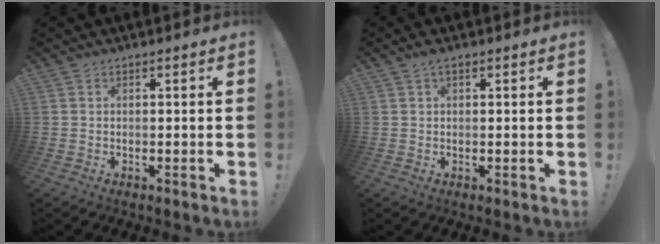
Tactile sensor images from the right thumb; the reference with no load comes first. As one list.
[{"total": 1.8, "force": [1.1, 0.8, 1.2], "torque": [-0.016, -0.002, 0.019]}]